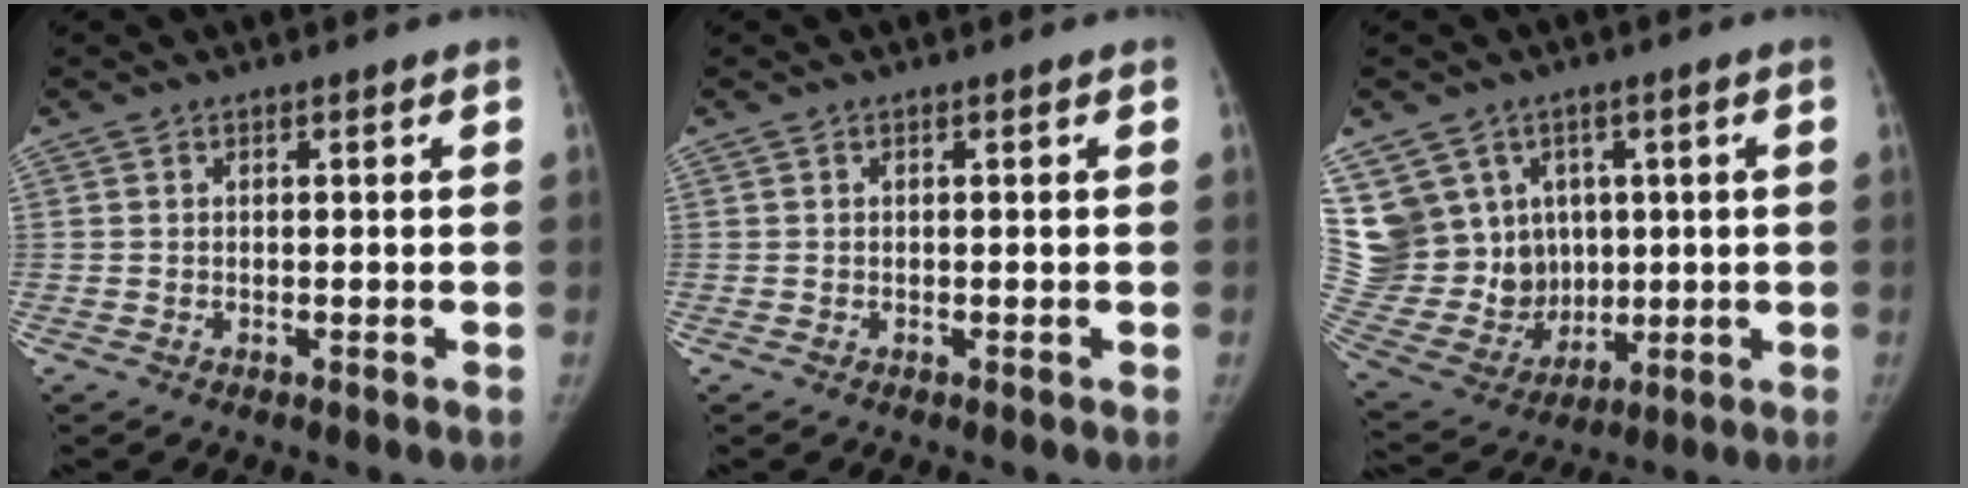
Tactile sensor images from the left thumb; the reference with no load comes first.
{"total": 0.0}
{"total": 19.9, "force": [5.3, 17.1, 8.7], "torque": [-0.170, 0.022, 0.143]}